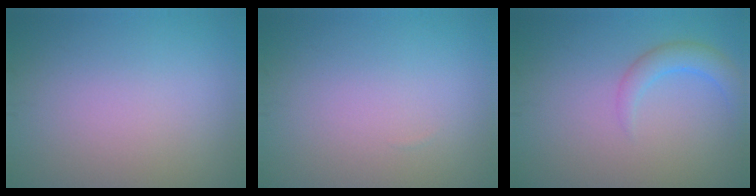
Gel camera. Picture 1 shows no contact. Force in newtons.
{"total": 0.0}
{"total": 2.4, "press": 2.4, "slide": 0.3}